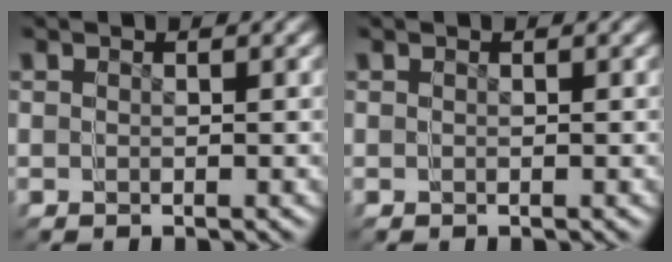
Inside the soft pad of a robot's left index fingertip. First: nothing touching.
{"total": 0.0}